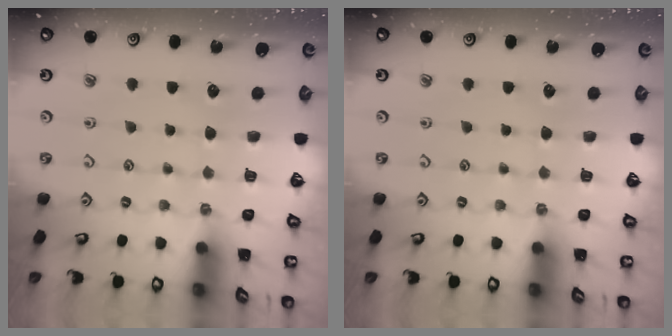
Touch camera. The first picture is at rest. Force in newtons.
{"total": 0.0}